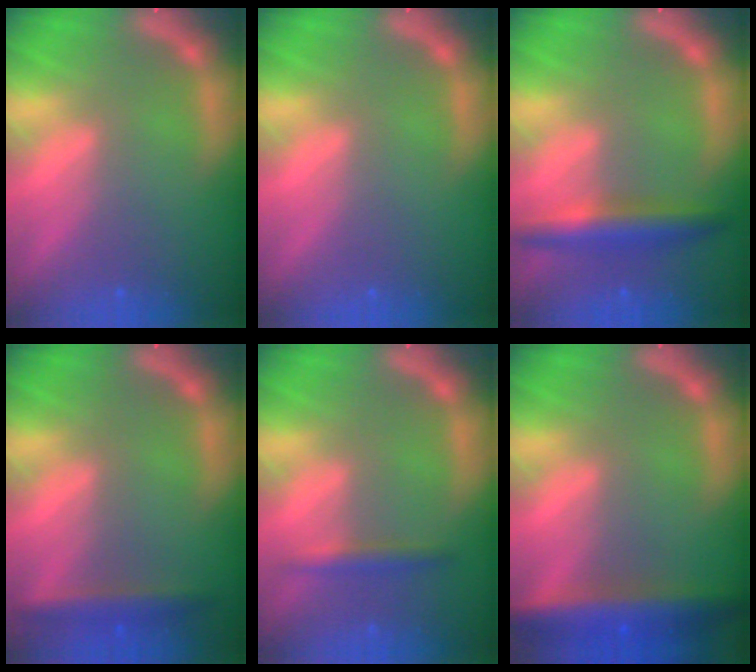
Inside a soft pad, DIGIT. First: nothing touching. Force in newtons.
{"total": 0.0}
{"total": 4.5}
{"total": 2.9}
{"total": 1.9}
{"total": 6.5}